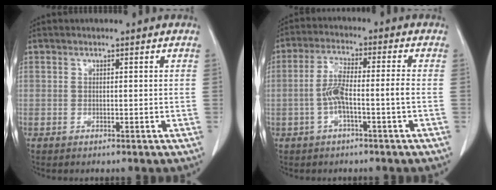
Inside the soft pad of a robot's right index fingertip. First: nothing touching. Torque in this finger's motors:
{"motor_torque": [0.85, -0.38, 0.54, 0.17]}